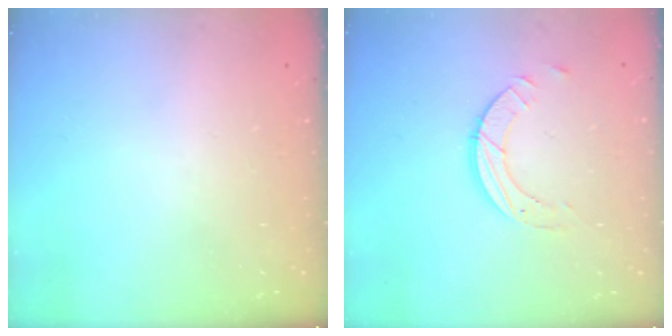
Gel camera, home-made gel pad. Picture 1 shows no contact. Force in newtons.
{"total": 5.8, "press": 5.8, "slide": 0.4}